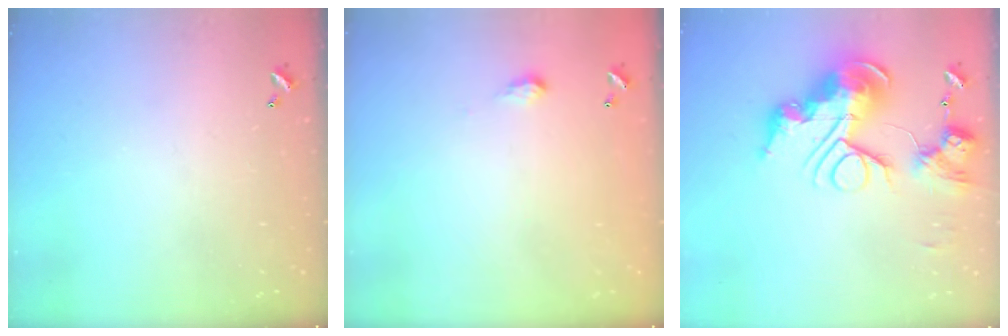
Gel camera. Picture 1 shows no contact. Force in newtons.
{"total": 2.0, "press": 2.0, "slide": 0.3}
{"total": 0.7, "press": 0.7, "slide": 0.0}